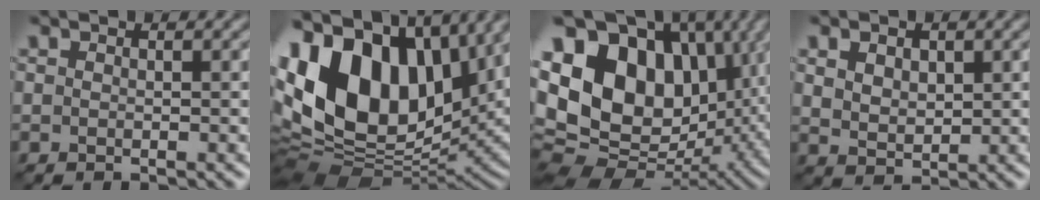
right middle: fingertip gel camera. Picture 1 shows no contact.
{"total": 17.5, "force": [5.7, 11.2, 12.2], "torque": [-0.249, 0.026, 0.091]}
{"total": 17.3, "force": [3.8, 12.2, 11.6], "torque": [-0.234, 0.025, 0.062]}
{"total": 3.0, "force": [1.1, 2.0, 2.0], "torque": [-0.040, -0.003, 0.024]}